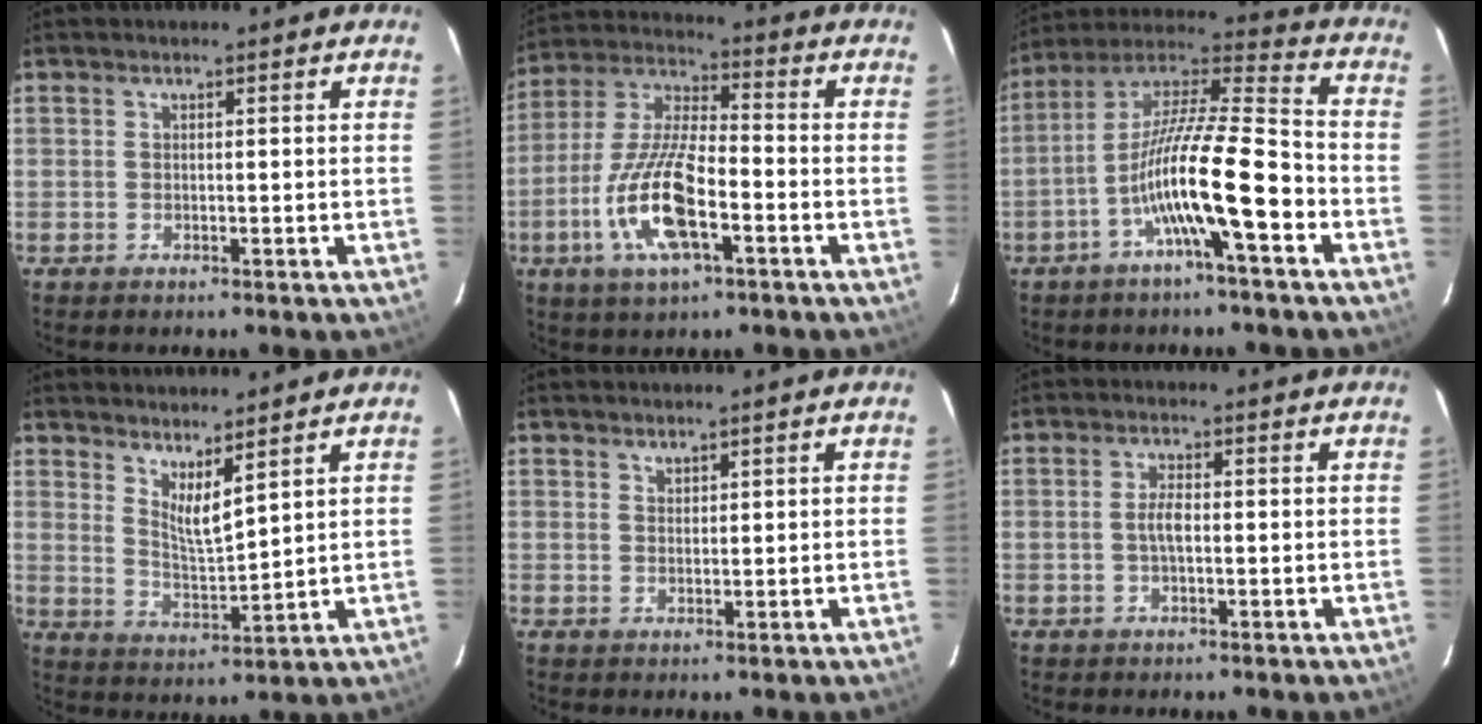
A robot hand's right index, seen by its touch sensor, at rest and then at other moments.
{"total": 15.0, "force": [-5.6, 4.8, 13.0], "torque": [-0.278, -0.011, -0.109]}
{"total": 15.7, "force": [-6.5, 1.6, 14.2], "torque": [-0.258, -0.004, -0.127]}
{"total": 6.3, "force": [4.8, 0.9, 4.0], "torque": [-0.068, -0.014, 0.086]}
{"total": 1.2, "force": [1.1, 0.5, 0.2], "torque": [-0.003, 0.002, 0.021]}
{"total": 2.7, "force": [-0.3, 0.9, 2.5], "torque": [-0.051, 0.004, -0.005]}